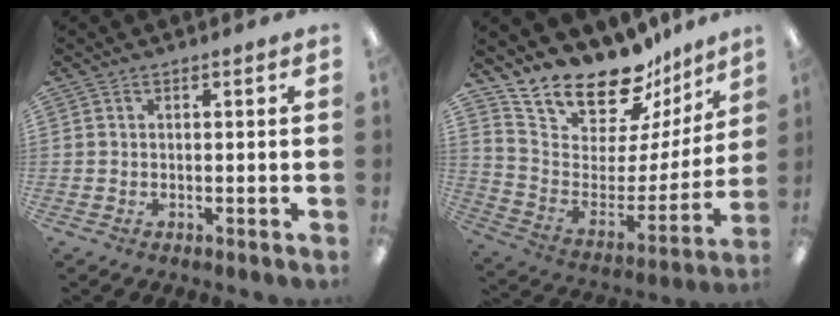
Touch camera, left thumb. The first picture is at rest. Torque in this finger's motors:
{"motor_torque": [0.24, 0.19, 1.31, -1.46, 0.19]}